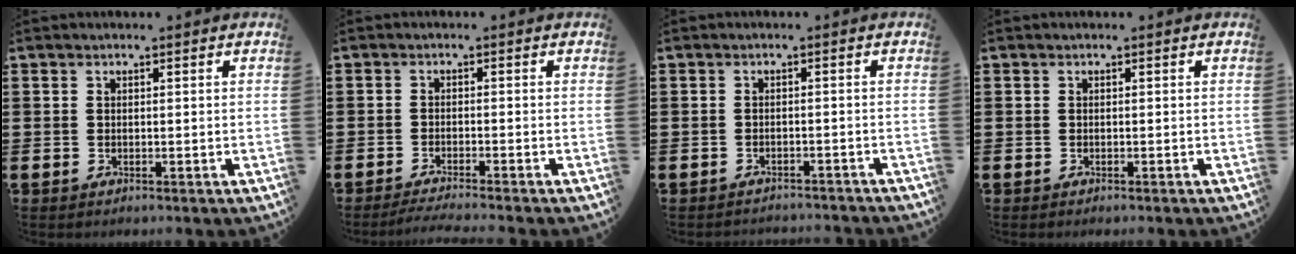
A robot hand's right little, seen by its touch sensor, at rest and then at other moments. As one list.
[{"total": 1.5, "force": [-1.4, -0.1, 0.6], "torque": [-0.010, 0.003, -0.026]}, {"total": 1.3, "force": [-1.2, -0.1, -0.2], "torque": [-0.001, 0.003, -0.026]}, {"total": 0.0}]